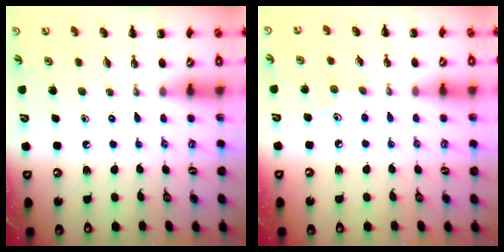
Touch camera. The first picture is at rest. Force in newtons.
{"total": 4.5, "press": 4.3, "slide": 1.4}